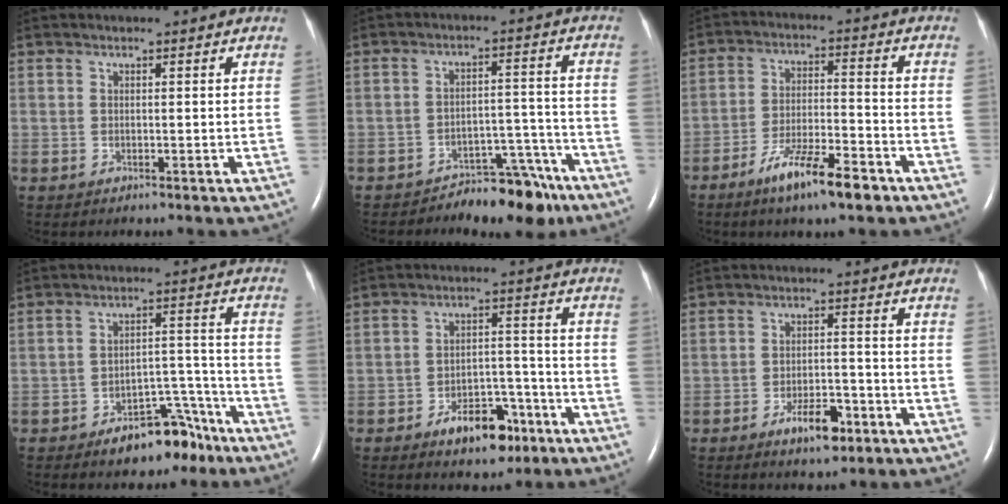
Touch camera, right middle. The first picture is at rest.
{"total": 7.8, "force": [-6.7, 2.9, 2.6], "torque": [-0.015, 0.044, -0.102]}
{"total": 10.0, "force": [-6.6, 1.6, 7.3], "torque": [-0.135, -0.011, -0.113]}
{"total": 9.1, "force": [-6.6, 4.0, 4.8], "torque": [-0.053, 0.028, -0.096]}
{"total": 8.5, "force": [-5.4, 4.2, 5.1], "torque": [-0.074, 0.017, -0.079]}
{"total": 5.9, "force": [-3.5, 2.2, 4.2], "torque": [-0.070, 0.001, -0.053]}